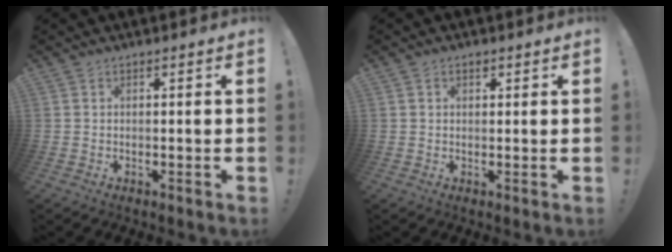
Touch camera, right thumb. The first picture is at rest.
{"total": 1.3, "force": [0.6, 1.0, 0.6], "torque": [-0.009, 0.001, 0.009]}